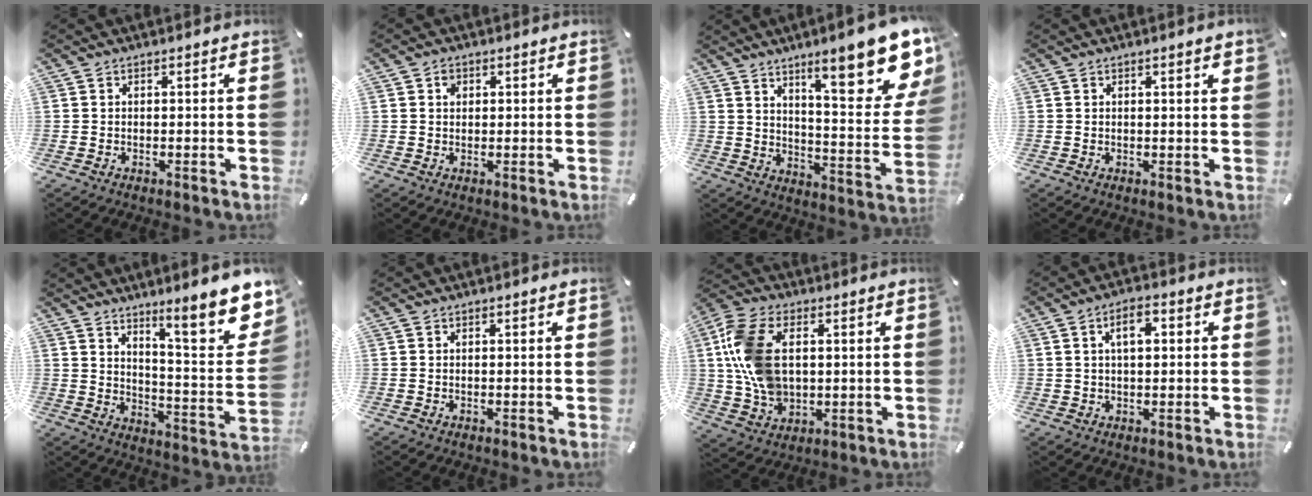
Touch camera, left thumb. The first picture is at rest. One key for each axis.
{"total": 1.8, "fx": 0.4, "fy": 1.6, "fz": 0.6, "tx": 0.001, "ty": 0.000, "tz": 0.003}
{"total": 21.0, "fx": 13.3, "fy": 6.2, "fz": 15.1, "tx": -0.199, "ty": -0.100, "tz": 0.211}
{"total": 1.0, "fx": 0.5, "fy": 0.1, "fz": 0.9, "tx": -0.017, "ty": 0.000, "tz": 0.009}
{"total": 14.8, "fx": 10.9, "fy": 3.6, "fz": 9.3, "tx": -0.121, "ty": -0.099, "tz": 0.177}
{"total": 0.0}
{"total": 14.0, "fx": 1.9, "fy": 9.7, "fz": 9.9, "tx": -0.226, "ty": 0.008, "tz": 0.034}
{"total": 5.2, "fx": 1.4, "fy": 2.8, "fz": 4.2, "tx": -0.071, "ty": 0.004, "tz": 0.018}